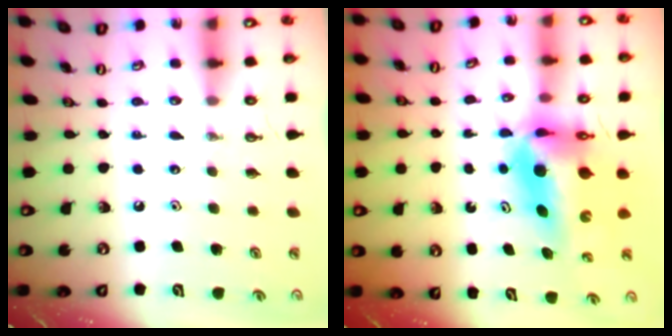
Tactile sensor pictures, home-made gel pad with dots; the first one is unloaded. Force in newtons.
{"total": 9.7, "press": 8.3, "slide": 4.9}